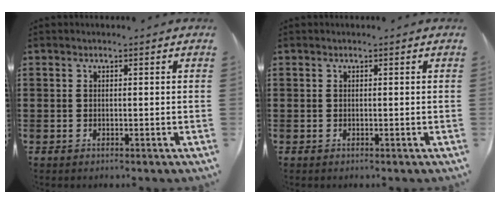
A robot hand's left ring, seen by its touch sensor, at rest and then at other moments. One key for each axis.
{"total": 0.0}